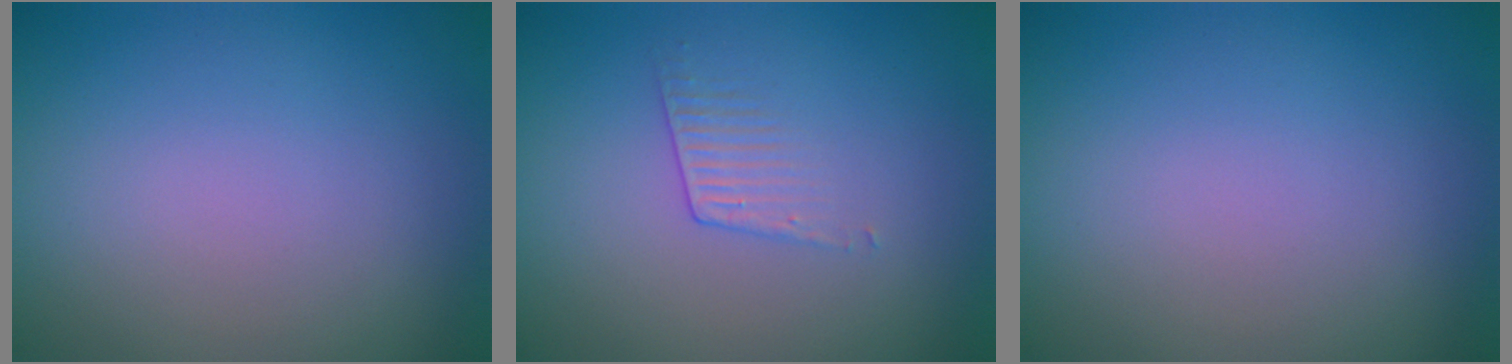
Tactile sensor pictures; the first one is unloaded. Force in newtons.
{"total": 1.1, "press": 0.4, "slide": 1.1}
{"total": 0.0}